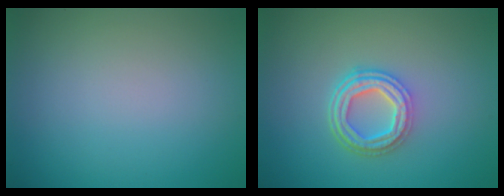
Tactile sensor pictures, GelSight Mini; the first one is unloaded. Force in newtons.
{"total": 4.4, "press": 3.3, "slide": 2.8}